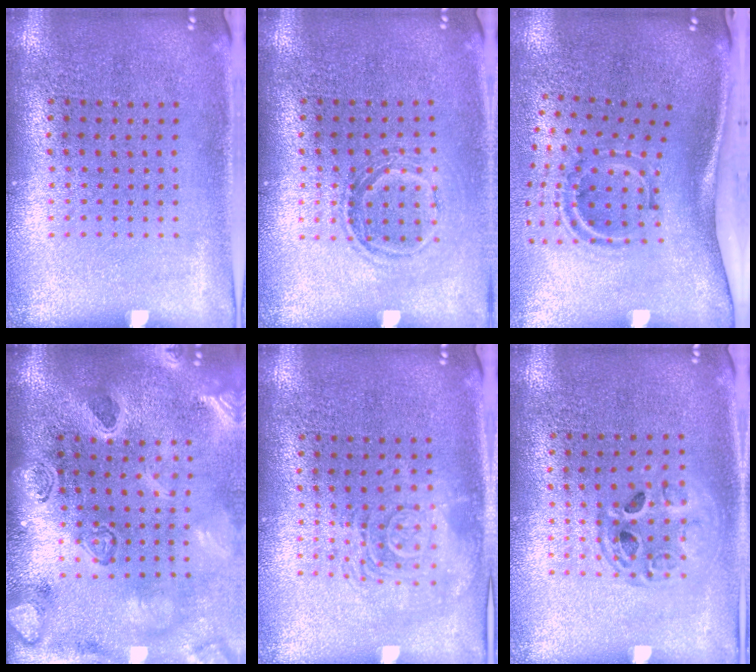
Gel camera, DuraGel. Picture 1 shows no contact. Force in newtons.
{"total": 1.1, "press": 1.0, "slide": 0.6}
{"total": 2.1, "press": 1.2, "slide": 1.8}
{"total": 4.2, "press": 3.3, "slide": 2.6}
{"total": 2.6, "press": 2.6, "slide": 0.4}
{"total": 1.5, "press": 1.3, "slide": 0.7}